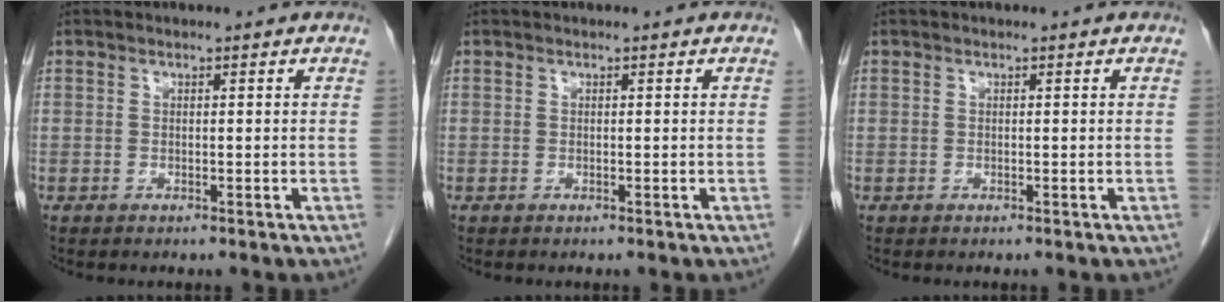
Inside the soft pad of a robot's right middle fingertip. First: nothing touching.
{"total": 0.0}
{"total": 0.0}